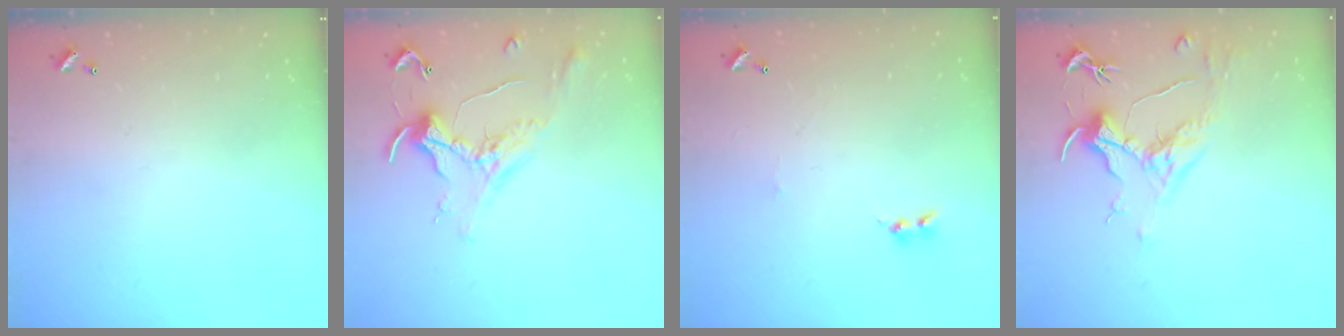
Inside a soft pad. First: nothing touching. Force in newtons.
{"total": 1.1, "press": 1.0, "slide": 0.4}
{"total": 0.0}
{"total": 1.6, "press": 1.4, "slide": 0.8}